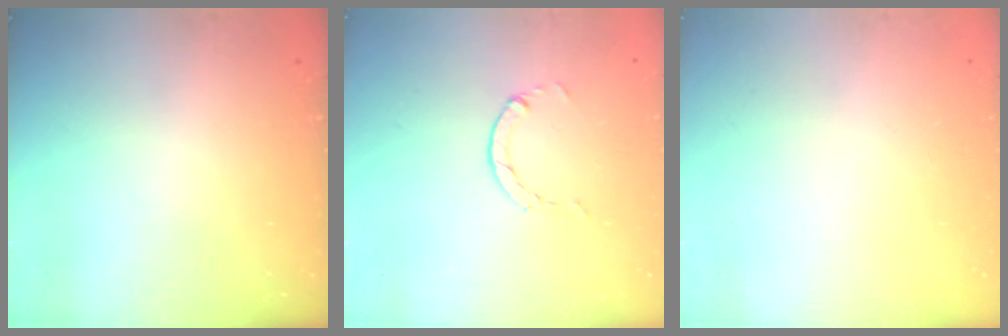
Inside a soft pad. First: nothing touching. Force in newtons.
{"total": 0.6, "press": 0.6, "slide": 0.2}
{"total": 0.0}